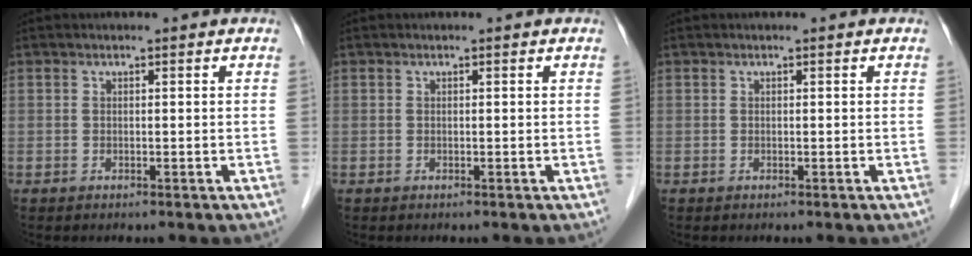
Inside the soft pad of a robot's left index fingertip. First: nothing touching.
{"total": 0.0}
{"total": 0.0}